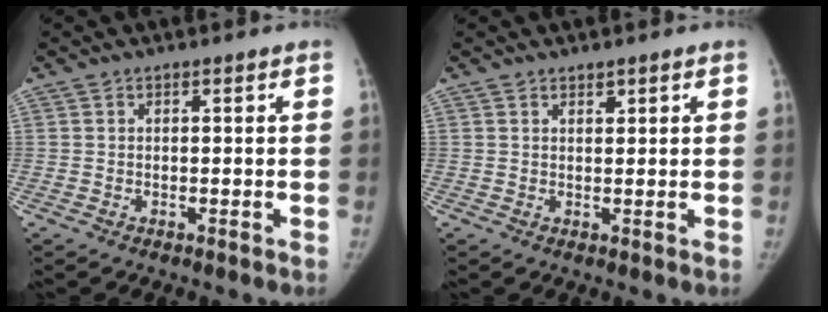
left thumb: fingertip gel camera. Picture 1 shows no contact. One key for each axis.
{"total": 1.2, "fx": 1.0, "fy": 0.6, "fz": 0.5, "tx": 0.000, "ty": -0.007, "tz": 0.015}